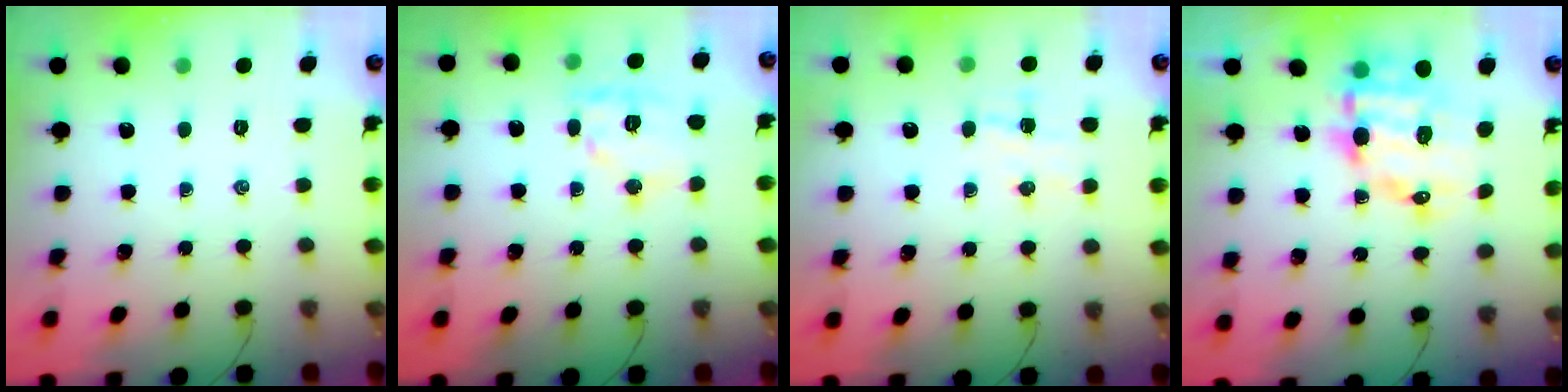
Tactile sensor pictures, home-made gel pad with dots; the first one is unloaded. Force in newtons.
{"total": 11.7, "press": 11.7, "slide": 0.6}
{"total": 5.8, "press": 5.7, "slide": 1.4}
{"total": 13.4, "press": 13.1, "slide": 3.0}